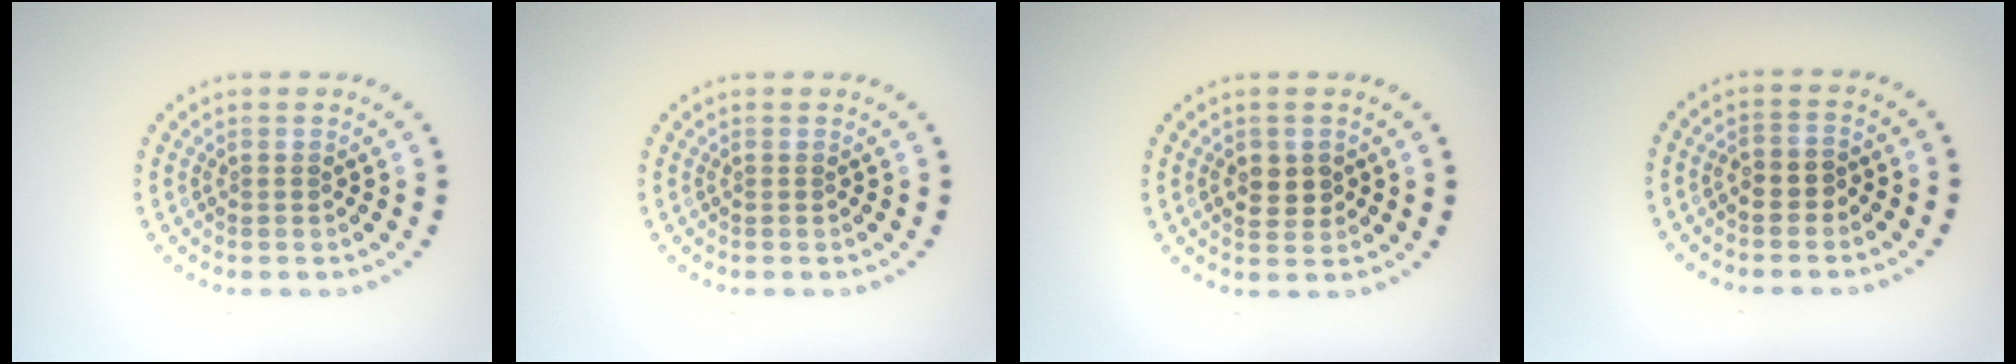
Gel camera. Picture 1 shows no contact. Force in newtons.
{"total": 0.0}
{"total": 2.4, "press": 2.3, "slide": 0.6}
{"total": 1.5, "press": 1.3, "slide": 0.7}